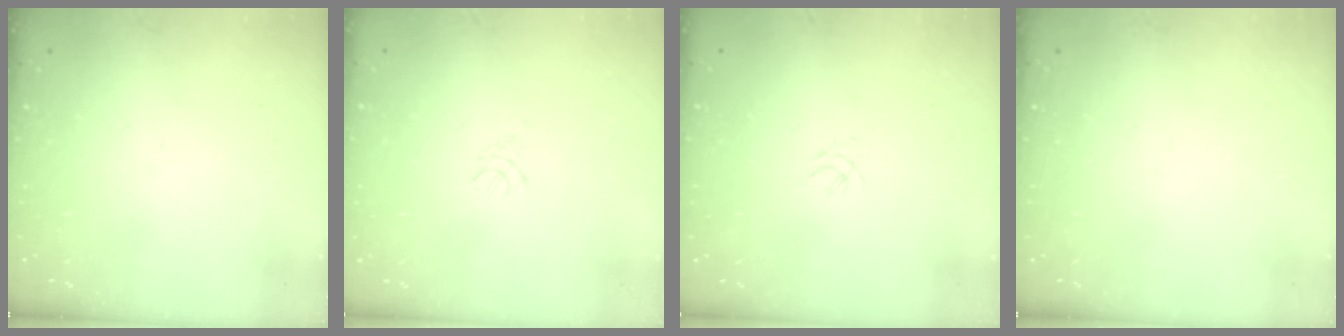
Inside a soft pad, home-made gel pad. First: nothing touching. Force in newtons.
{"total": 3.0, "press": 2.9, "slide": 0.6}
{"total": 2.2, "press": 2.2, "slide": 0.5}
{"total": 0.0}